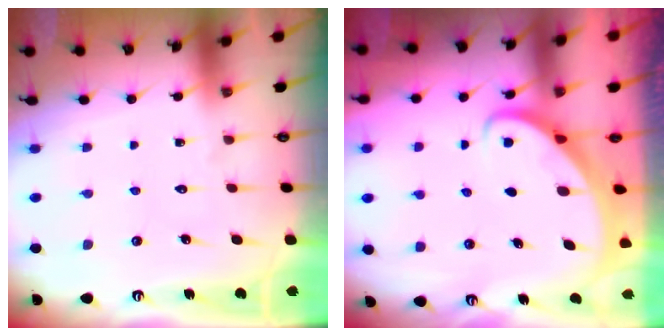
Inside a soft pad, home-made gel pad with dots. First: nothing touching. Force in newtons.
{"total": 2.3, "press": 2.3, "slide": 0.3}